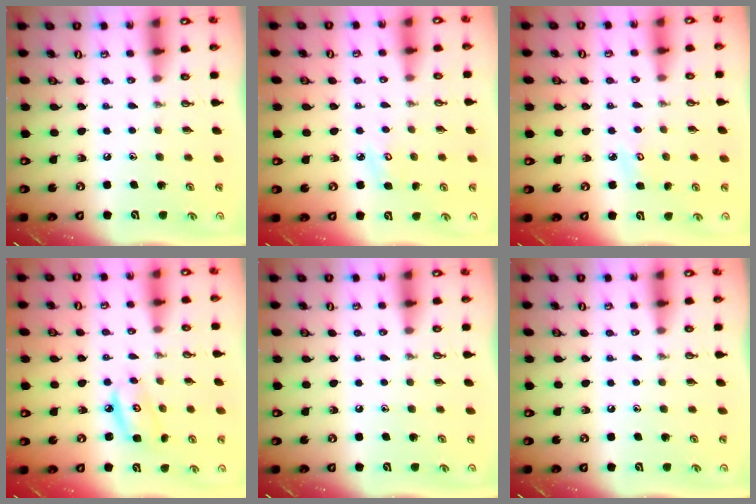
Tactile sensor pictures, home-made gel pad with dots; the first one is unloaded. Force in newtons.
{"total": 4.6, "press": 4.6, "slide": 0.3}
{"total": 4.0, "press": 4.0, "slide": 0.4}
{"total": 5.3, "press": 5.3, "slide": 0.4}
{"total": 0.0}
{"total": 0.0}